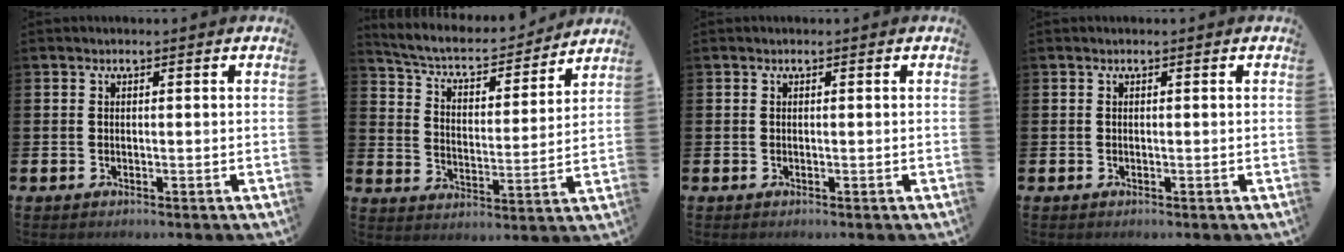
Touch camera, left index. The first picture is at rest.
{"total": 6.1, "force": [5.6, 1.5, 1.9], "torque": [-0.068, -0.045, 0.091]}
{"total": 0.0}
{"total": 0.0}